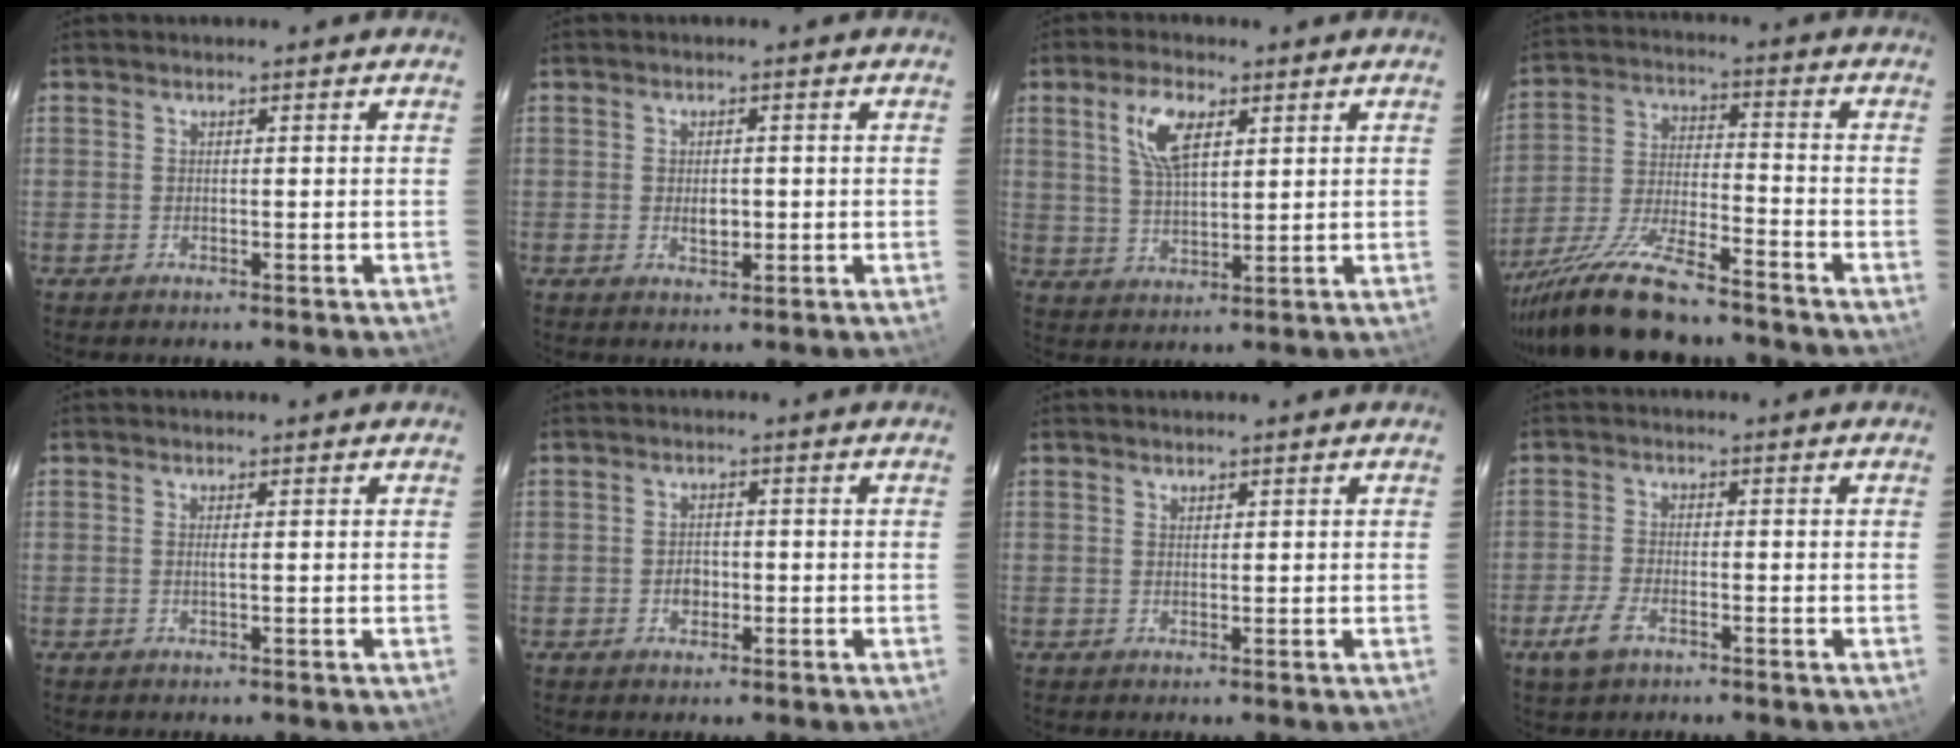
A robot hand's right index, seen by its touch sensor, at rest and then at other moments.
{"total": 2.7, "force": [-0.3, 1.7, 2.1], "torque": [-0.034, -0.003, -0.003]}
{"total": 8.1, "force": [3.5, 3.7, 6.3], "torque": [-0.122, 0.011, 0.070]}
{"total": 15.9, "force": [-13.2, 2.9, 8.4], "torque": [-0.178, -0.029, -0.232]}
{"total": 0.7, "force": [0.0, -0.2, 0.6], "torque": [-0.013, 0.000, -0.001]}
{"total": 2.5, "force": [-0.7, 2.1, 1.2], "torque": [-0.022, 0.004, -0.010]}
{"total": 0.7, "force": [0.6, 0.3, 0.0], "torque": [0.000, 0.001, 0.011]}
{"total": 5.2, "force": [-3.0, 2.5, 3.5], "torque": [-0.088, -0.004, -0.057]}